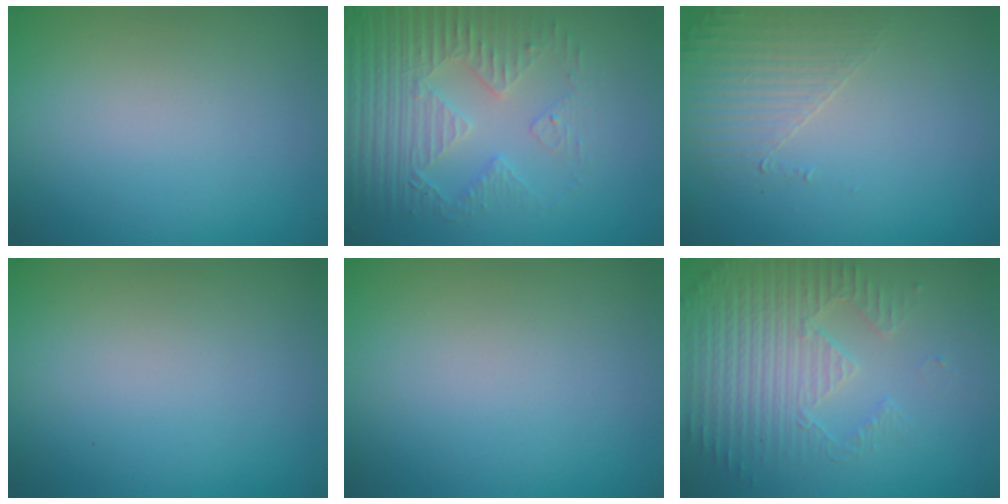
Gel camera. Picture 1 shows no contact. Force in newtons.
{"total": 4.2, "press": 4.1, "slide": 0.9}
{"total": 1.8, "press": 1.2, "slide": 1.3}
{"total": 0.0}
{"total": 0.0}
{"total": 3.8, "press": 3.7, "slide": 1.0}